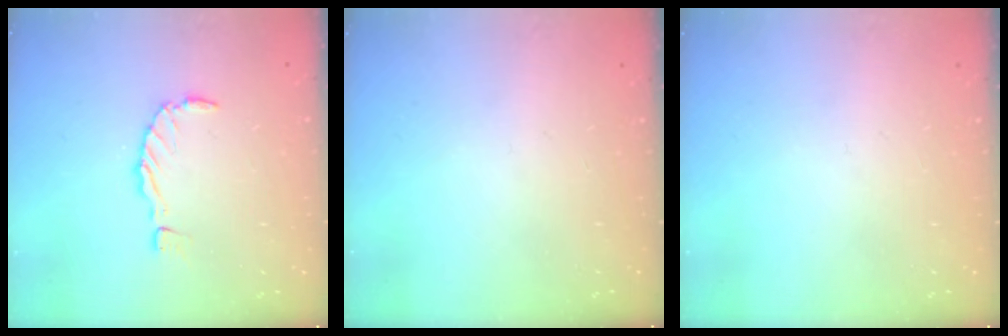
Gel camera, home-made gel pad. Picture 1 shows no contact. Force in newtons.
{"total": 0.0}
{"total": 0.0}